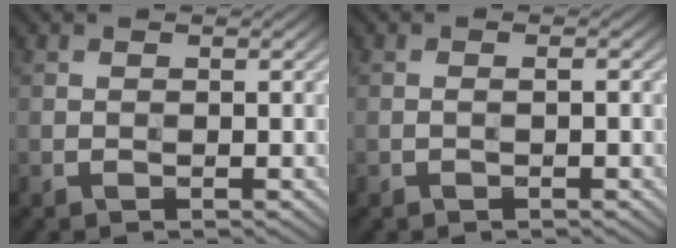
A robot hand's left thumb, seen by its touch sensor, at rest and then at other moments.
{"total": 0.7, "force": [-0.3, 0.1, 0.7], "torque": [-0.012, 0.002, -0.006]}